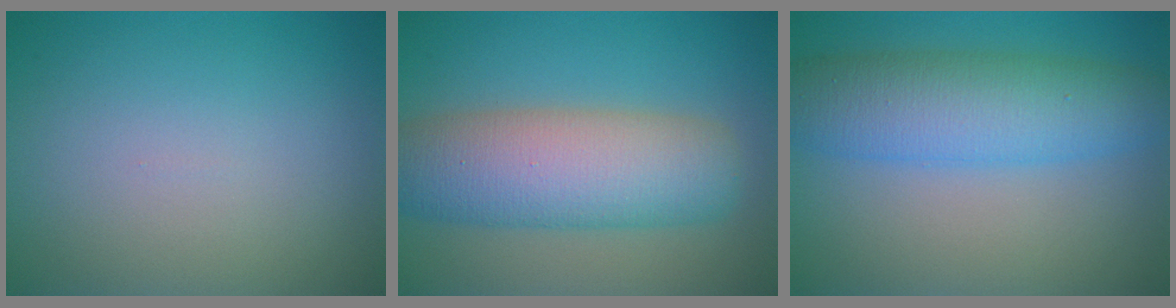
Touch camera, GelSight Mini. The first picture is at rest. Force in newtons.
{"total": 8.9, "press": 8.9, "slide": 0.2}
{"total": 7.4, "press": 7.4, "slide": 0.1}